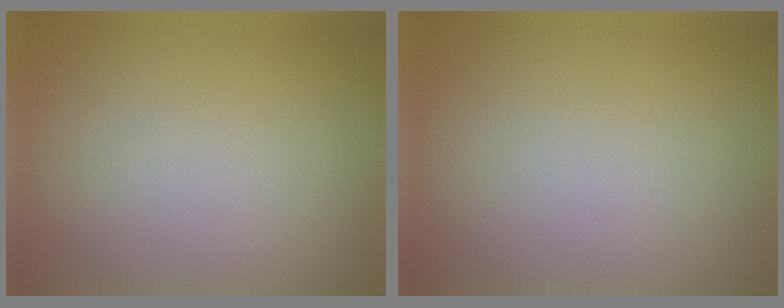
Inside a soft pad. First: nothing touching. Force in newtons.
{"total": 0.0}